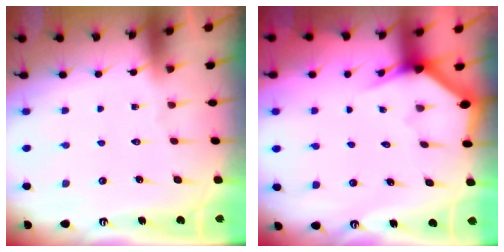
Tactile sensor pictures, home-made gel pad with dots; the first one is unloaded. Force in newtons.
{"total": 2.7, "press": 2.7, "slide": 0.1}